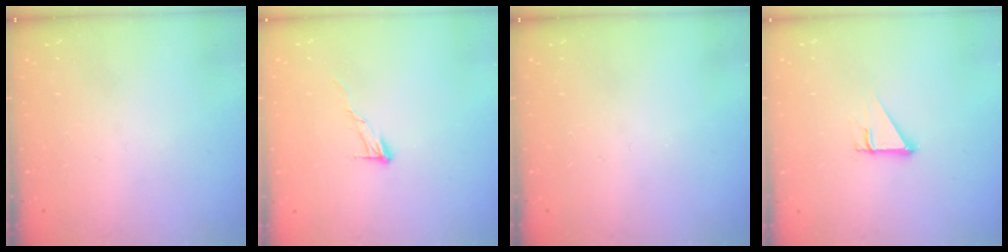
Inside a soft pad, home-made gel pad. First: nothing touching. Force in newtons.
{"total": 6.6, "press": 6.6, "slide": 0.5}
{"total": 0.0}
{"total": 2.7, "press": 2.7, "slide": 0.1}